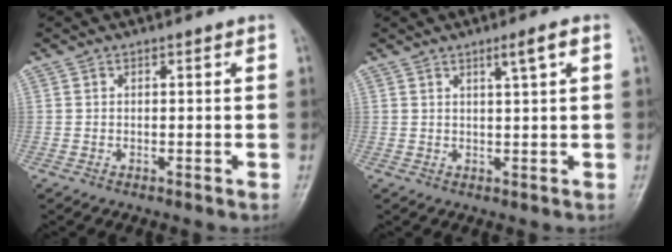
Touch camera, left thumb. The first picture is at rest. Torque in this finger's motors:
{"motor_torque": [0.47, 0.40, 0.47, -0.23, 0.02]}